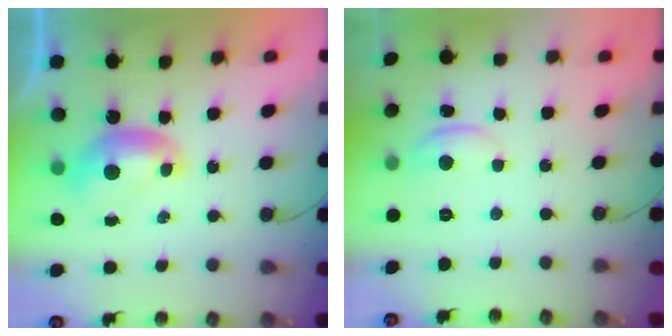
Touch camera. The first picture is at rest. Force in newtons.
{"total": 2.3, "press": 2.2, "slide": 0.4}